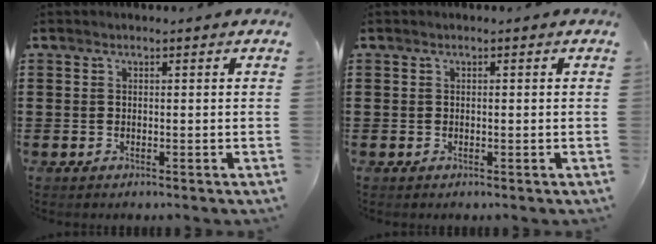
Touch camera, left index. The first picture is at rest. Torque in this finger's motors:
{"motor_torque": [-0.31, 0.07, 0.03, -0.01]}